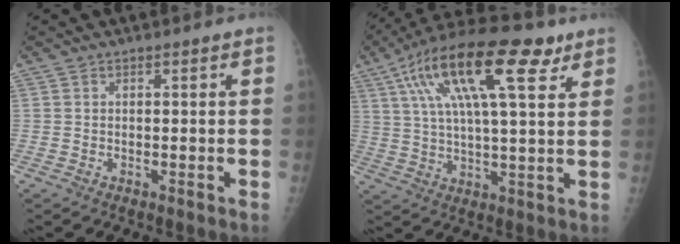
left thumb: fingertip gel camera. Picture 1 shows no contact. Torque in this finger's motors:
{"motor_torque": [0.81, 0.40, 1.89, -0.89, 0.66]}